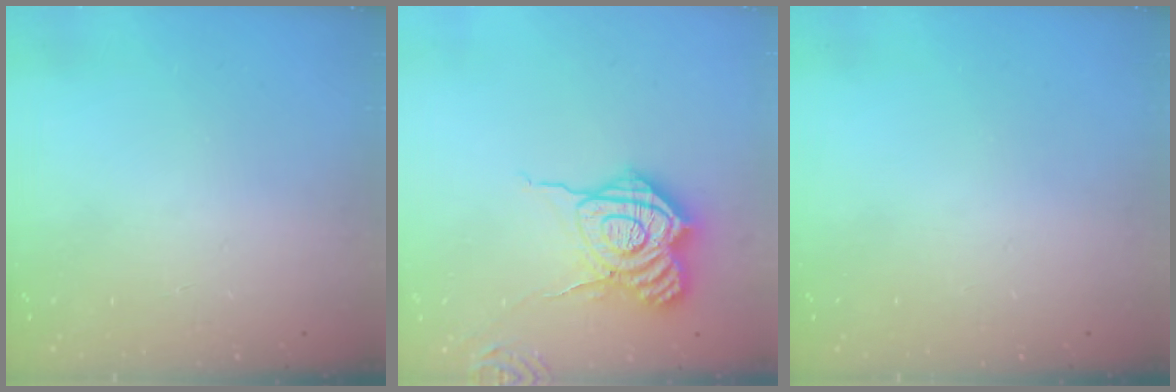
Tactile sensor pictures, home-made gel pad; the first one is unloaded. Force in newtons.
{"total": 15.9, "press": 15.9, "slide": 1.0}
{"total": 0.0}